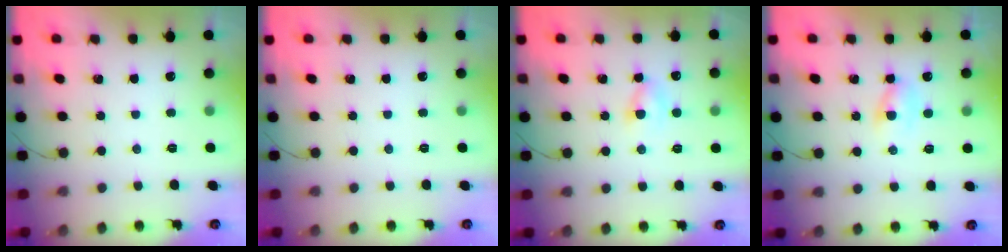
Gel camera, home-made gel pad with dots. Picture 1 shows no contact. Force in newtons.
{"total": 0.0}
{"total": 3.0, "press": 2.8, "slide": 1.1}
{"total": 3.1, "press": 3.0, "slide": 0.9}